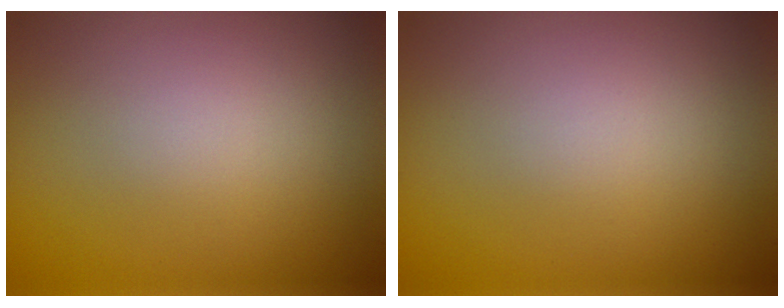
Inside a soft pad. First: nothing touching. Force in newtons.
{"total": 0.0}